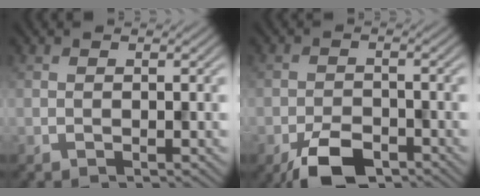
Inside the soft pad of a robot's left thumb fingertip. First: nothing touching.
{"total": 5.6, "force": [-3.7, 2.6, 3.3], "torque": [-0.054, -0.003, -0.070]}